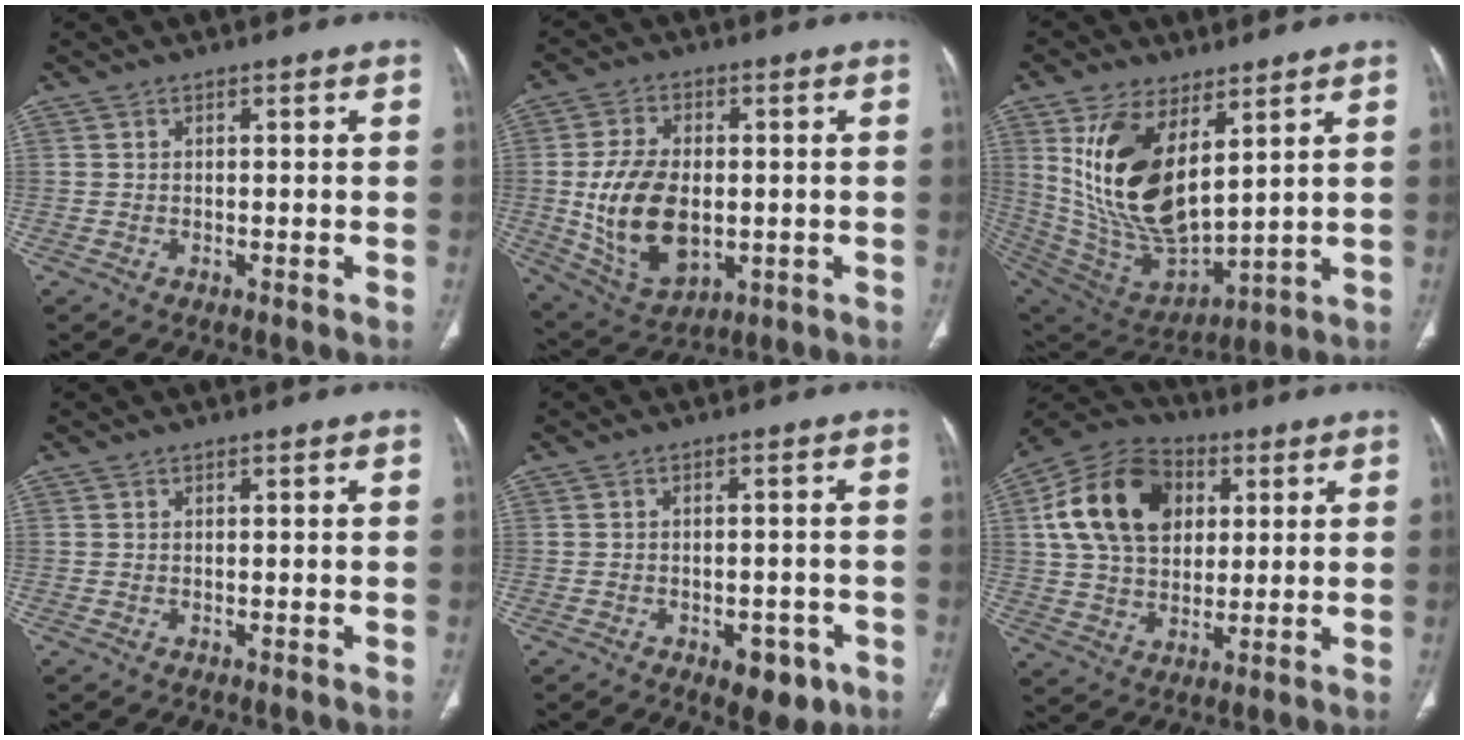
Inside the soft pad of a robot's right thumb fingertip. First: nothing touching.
{"total": 15.5, "force": [-1.0, 9.6, 12.1], "torque": [-0.214, -0.004, 0.002]}
{"total": 20.4, "force": [6.9, 10.2, 16.3], "torque": [-0.298, -0.035, 0.153]}
{"total": 0.0}
{"total": 6.4, "force": [-3.1, 3.5, 4.3], "torque": [-0.031, 0.012, -0.032]}
{"total": 18.6, "force": [4.9, 13.3, 12.1], "torque": [-0.205, 0.009, 0.084]}